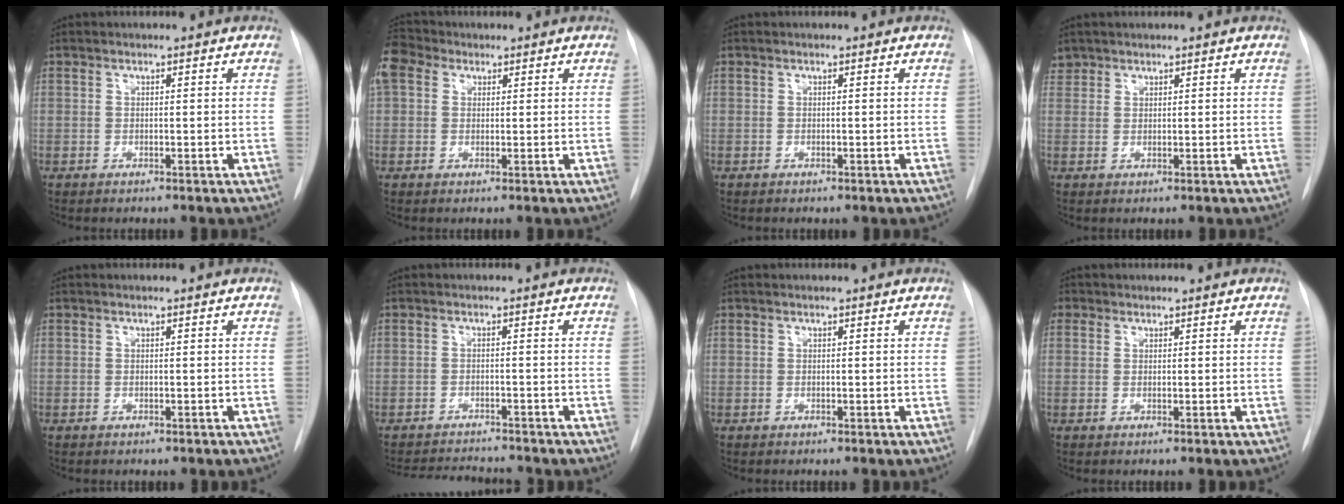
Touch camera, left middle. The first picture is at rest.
{"total": 6.5, "force": [3.4, 4.6, 3.1], "torque": [-0.088, 0.038, 0.070]}
{"total": 0.0}
{"total": 1.9, "force": [1.5, 1.1, -0.2], "torque": [0.007, 0.011, 0.027]}
{"total": 0.6, "force": [-0.5, 0.2, 0.3], "torque": [-0.008, -0.001, -0.006]}
{"total": 6.7, "force": [-6.6, 0.3, 1.4], "torque": [-0.019, -0.004, -0.100]}
{"total": 0.0}
{"total": 1.1, "force": [0.5, 1.0, 0.1], "torque": [0.008, 0.002, 0.004]}